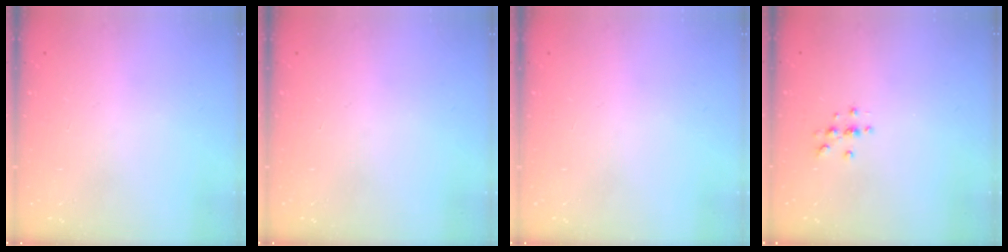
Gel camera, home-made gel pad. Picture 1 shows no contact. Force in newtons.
{"total": 0.0}
{"total": 0.0}
{"total": 3.0, "press": 3.0, "slide": 0.4}